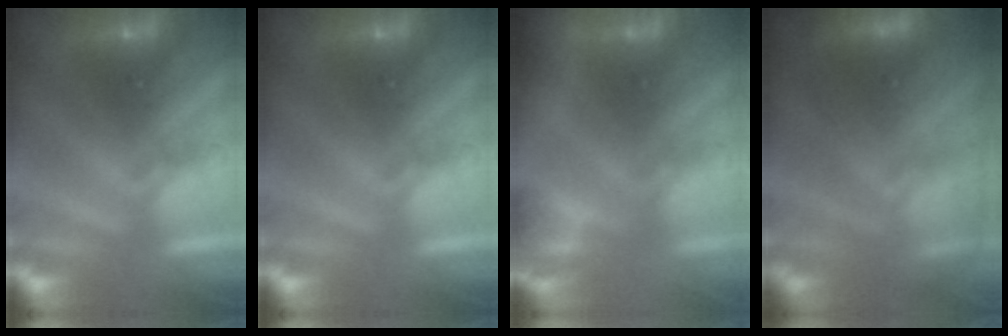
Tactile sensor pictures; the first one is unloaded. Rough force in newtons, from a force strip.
{"total": 0.0}
{"total": 4.9}
{"total": 5.6}